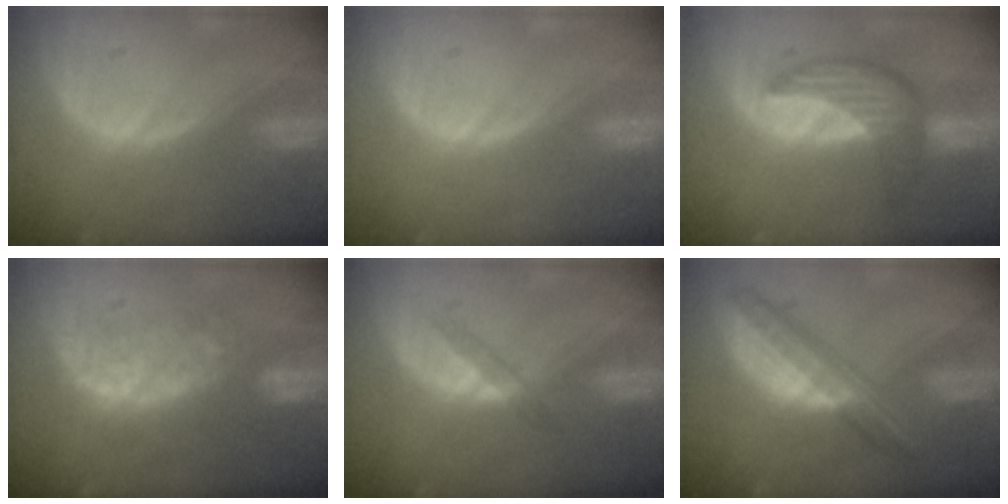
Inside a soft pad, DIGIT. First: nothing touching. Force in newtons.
{"total": 0.0}
{"total": 7.0, "press": 7.0, "slide": 0.4}
{"total": 7.6, "press": 7.5, "slide": 1.2}
{"total": 2.4, "press": 2.2, "slide": 1.1}
{"total": 7.7, "press": 6.5, "slide": 4.1}